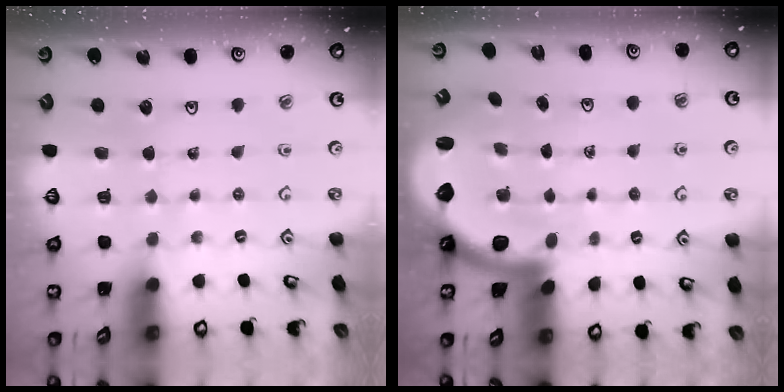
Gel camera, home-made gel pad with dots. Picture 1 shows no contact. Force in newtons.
{"total": 3.2, "press": 3.1, "slide": 0.5}